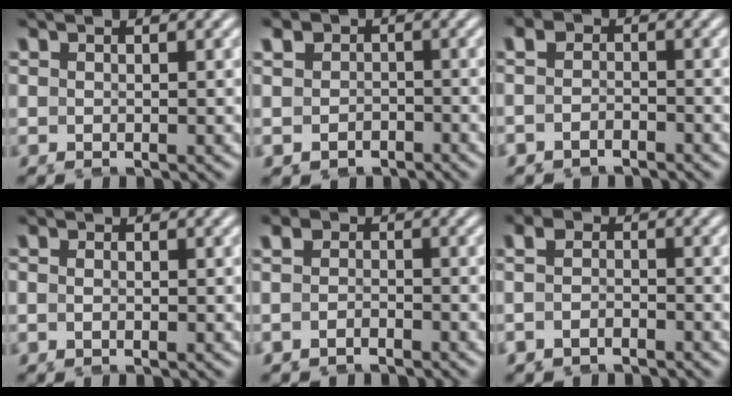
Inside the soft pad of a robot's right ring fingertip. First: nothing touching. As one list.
[{"total": 5.0, "force": [-1.7, 4.5, 1.5], "torque": [-0.038, -0.022, -0.032]}, {"total": 2.8, "force": [-2.3, 1.5, 0.5], "torque": [-0.021, -0.021, -0.040]}, {"total": 1.2, "force": [-1.1, 0.6, 0.2], "torque": [-0.017, -0.012, -0.020]}, {"total": 2.8, "force": [-2.3, 1.6, 0.3], "torque": [-0.017, -0.020, -0.039]}, {"total": 2.9, "force": [-2.4, 1.5, 0.8], "torque": [-0.025, -0.019, -0.041]}]